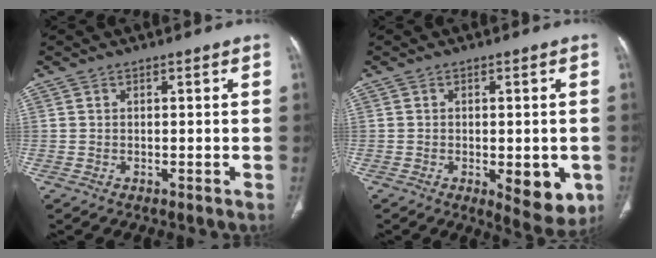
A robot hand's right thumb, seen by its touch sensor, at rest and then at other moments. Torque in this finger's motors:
{"motor_torque": [0.78, 1.55, -0.14, 0.00, 0.16]}